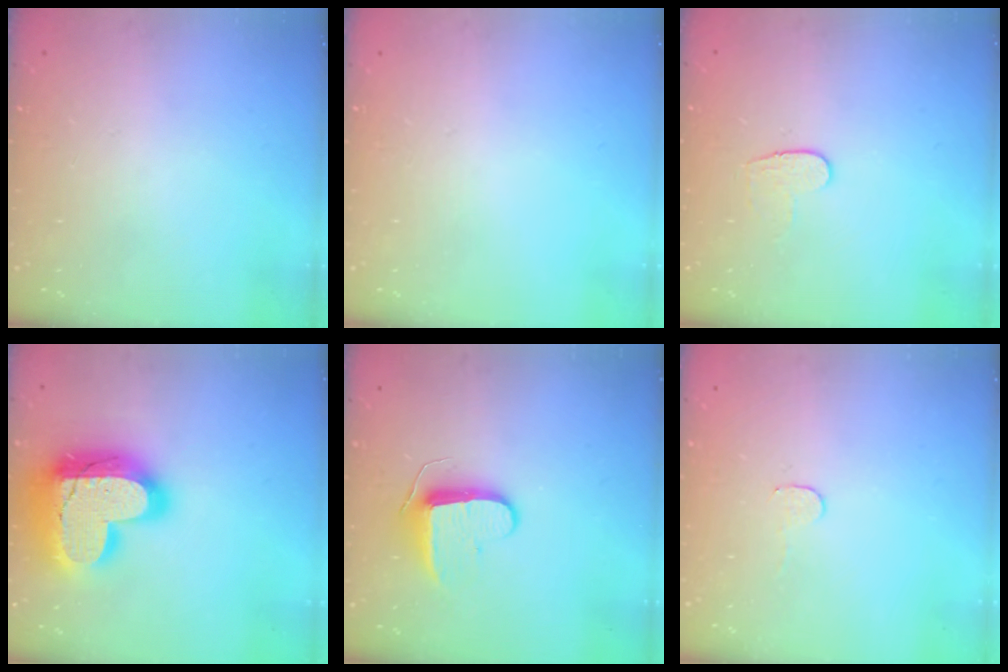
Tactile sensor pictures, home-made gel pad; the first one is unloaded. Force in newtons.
{"total": 0.0}
{"total": 6.6, "press": 6.6, "slide": 0.6}
{"total": 27.3, "press": 27.2, "slide": 2.0}
{"total": 9.1, "press": 9.1, "slide": 0.3}
{"total": 2.8, "press": 2.8, "slide": 0.2}